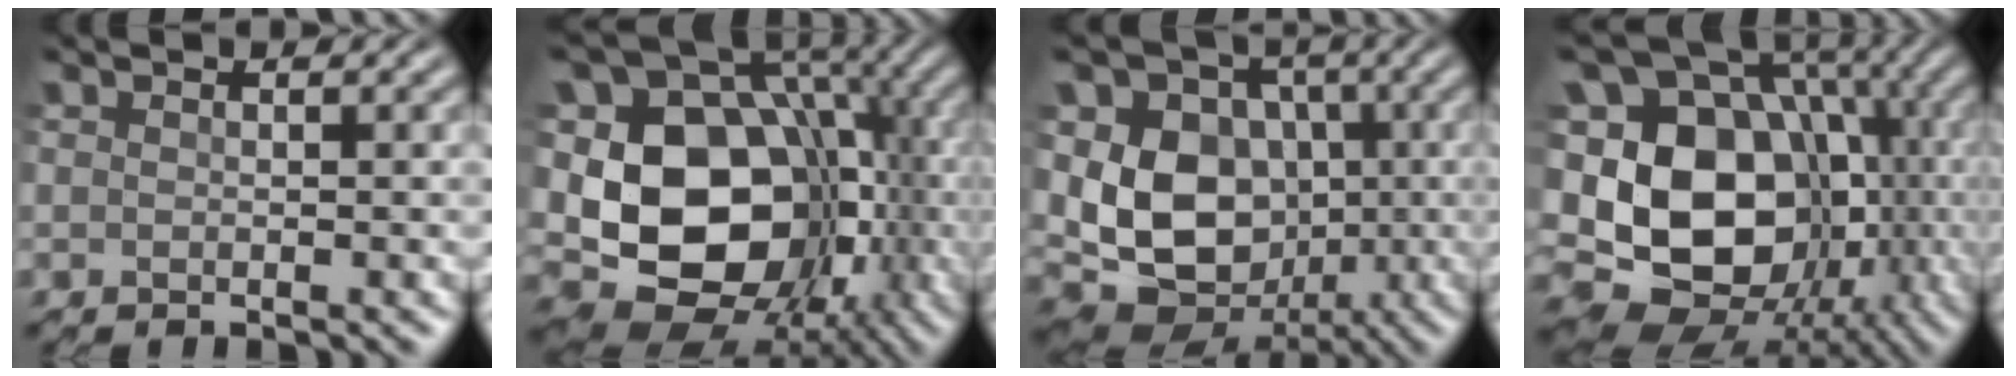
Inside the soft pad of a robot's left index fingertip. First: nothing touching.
{"total": 16.6, "force": [-2.7, 12.4, 10.7], "torque": [-0.173, -0.014, -0.038]}
{"total": 12.3, "force": [-1.0, 9.7, 7.5], "torque": [-0.130, -0.007, -0.034]}
{"total": 19.9, "force": [-2.7, 15.6, 12.0], "torque": [-0.218, 0.003, -0.051]}